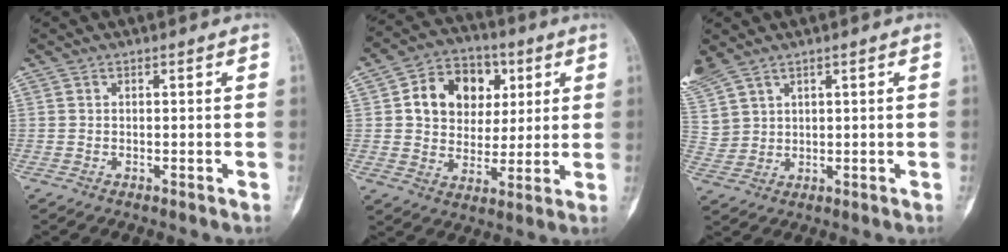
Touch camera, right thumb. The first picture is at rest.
{"total": 14.1, "force": [3.8, 11.2, 7.6], "torque": [-0.079, 0.001, 0.062]}
{"total": 8.9, "force": [6.0, 5.3, 3.7], "torque": [-0.102, -0.006, 0.141]}